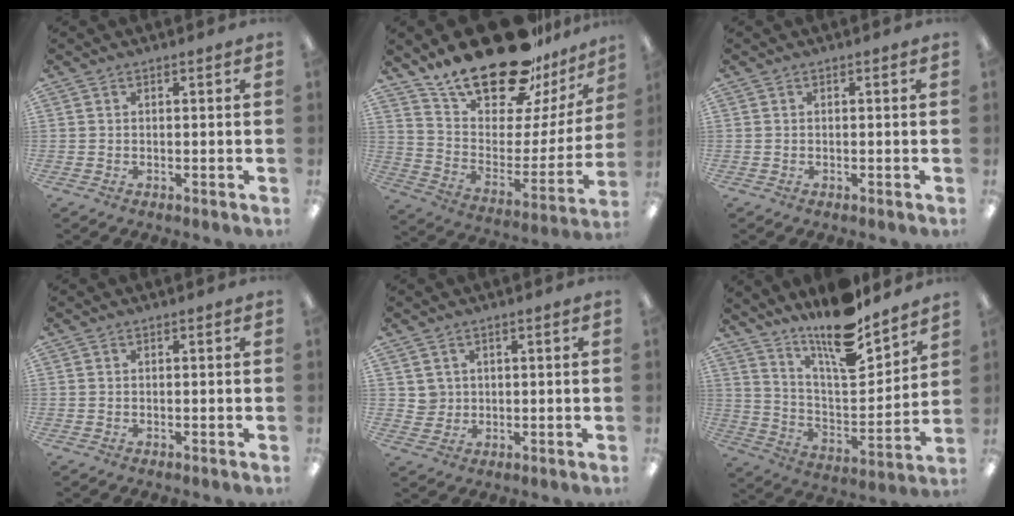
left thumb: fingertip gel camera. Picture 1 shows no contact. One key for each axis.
{"total": 24.8, "fx": 19.6, "fy": 9.5, "fz": 12.0, "tx": -0.192, "ty": -0.134, "tz": 0.343}
{"total": 0.0}
{"total": 0.0}
{"total": 3.0, "fx": 1.5, "fy": 2.5, "fz": -0.2, "tx": -0.007, "ty": 0.003, "tz": 0.029}
{"total": 16.5, "fx": 13.9, "fy": 3.7, "fz": 8.1, "tx": -0.152, "ty": -0.104, "tz": 0.239}